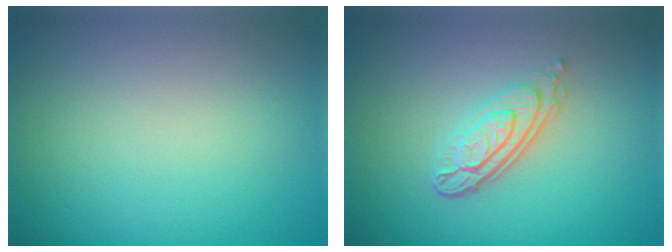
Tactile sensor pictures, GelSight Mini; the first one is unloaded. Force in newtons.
{"total": 4.2, "press": 3.0, "slide": 2.8}